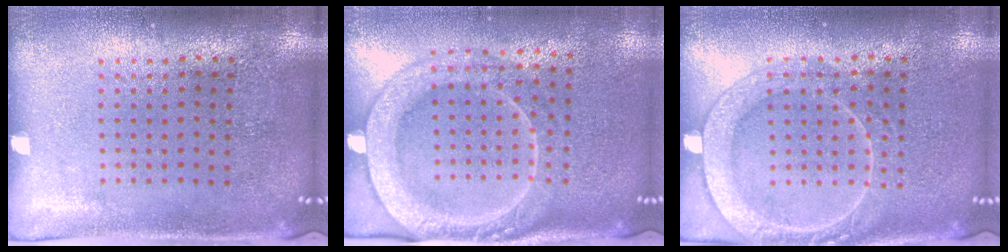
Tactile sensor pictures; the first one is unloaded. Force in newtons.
{"total": 2.3, "press": 2.2, "slide": 0.9}
{"total": 3.0, "press": 2.9, "slide": 0.5}